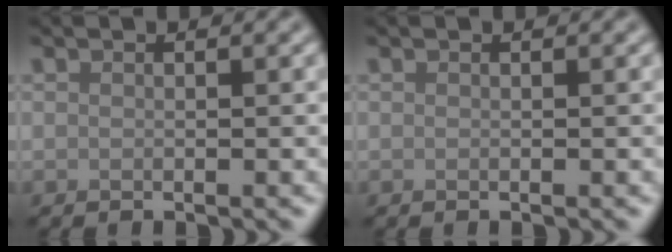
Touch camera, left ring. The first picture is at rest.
{"total": 0.0}